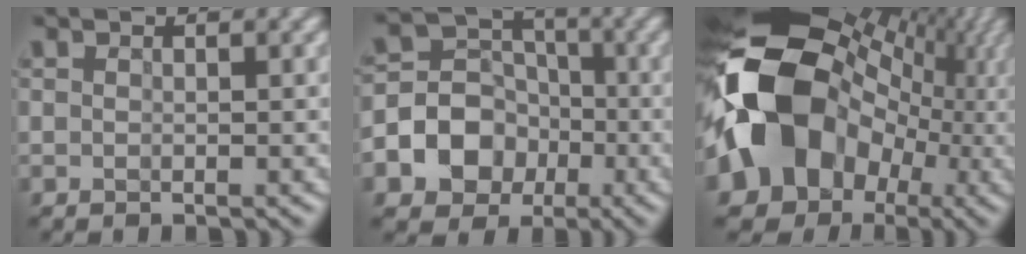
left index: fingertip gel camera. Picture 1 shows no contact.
{"total": 9.6, "force": [-3.3, 8.2, 3.7], "torque": [-0.071, -0.001, -0.081]}
{"total": 18.4, "force": [-0.3, 14.3, 11.6], "torque": [-0.228, 0.001, 0.002]}